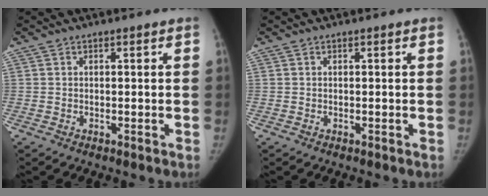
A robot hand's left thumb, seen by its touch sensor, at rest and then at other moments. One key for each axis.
{"total": 0.0}